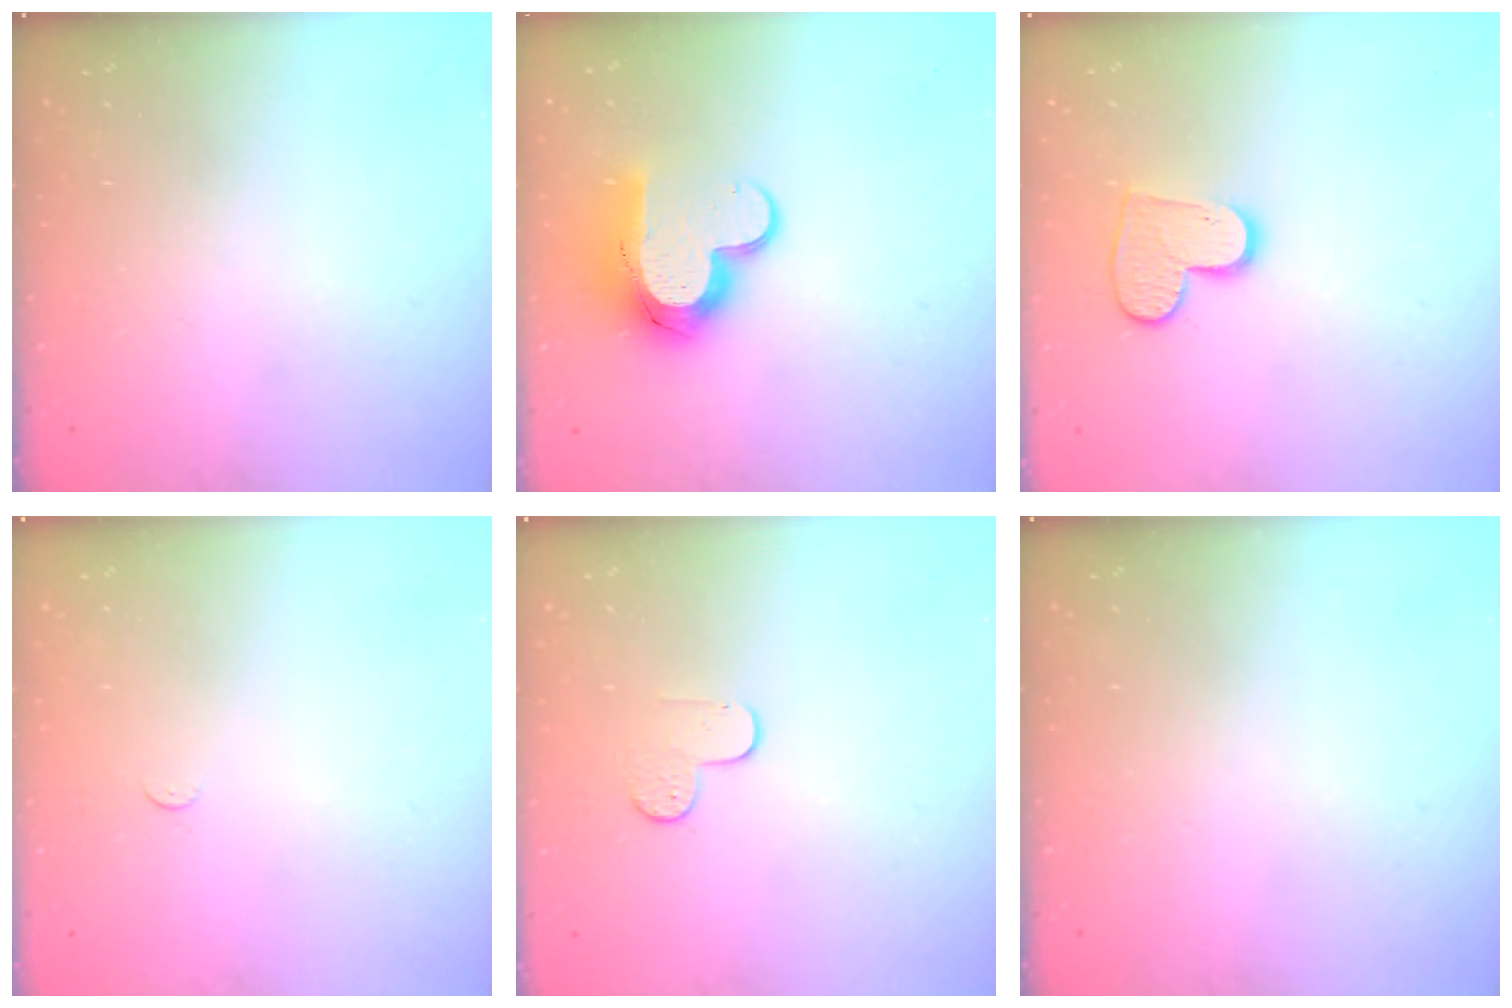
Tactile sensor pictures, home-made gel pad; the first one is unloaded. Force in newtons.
{"total": 12.2, "press": 12.2, "slide": 1.0}
{"total": 10.0, "press": 10.0, "slide": 0.9}
{"total": 2.3, "press": 2.3, "slide": 0.3}
{"total": 5.8, "press": 5.7, "slide": 0.6}
{"total": 0.0}